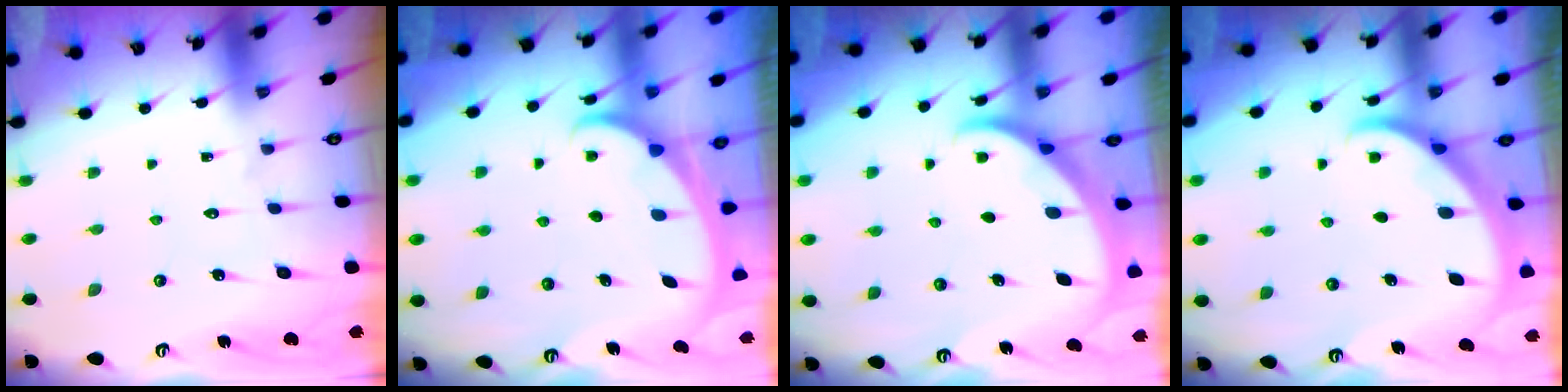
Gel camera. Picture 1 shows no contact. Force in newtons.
{"total": 2.5, "press": 2.4, "slide": 0.4}
{"total": 2.8, "press": 2.8, "slide": 0.2}
{"total": 2.7, "press": 2.7, "slide": 0.2}